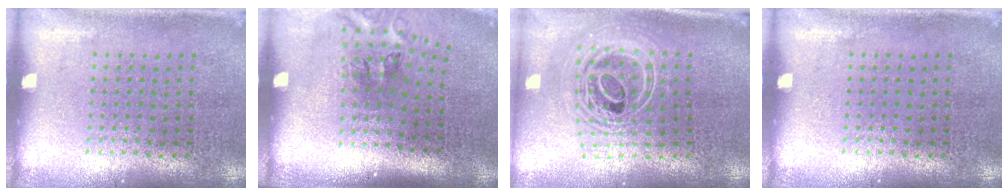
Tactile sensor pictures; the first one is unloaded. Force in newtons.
{"total": 2.0, "press": 1.2, "slide": 1.6}
{"total": 2.5, "press": 1.8, "slide": 1.8}
{"total": 0.0}